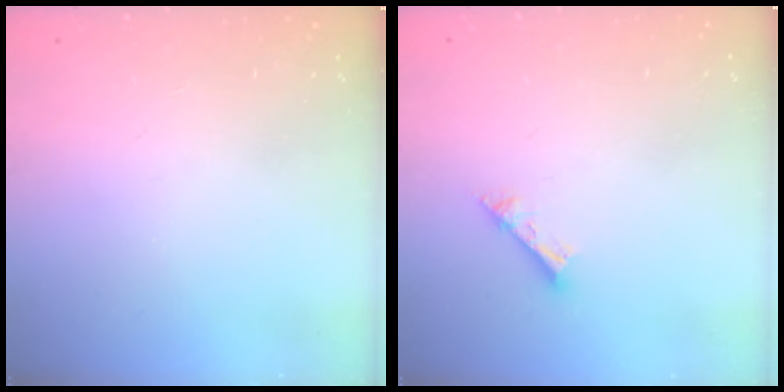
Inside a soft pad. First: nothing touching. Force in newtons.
{"total": 2.6, "press": 2.6, "slide": 0.1}